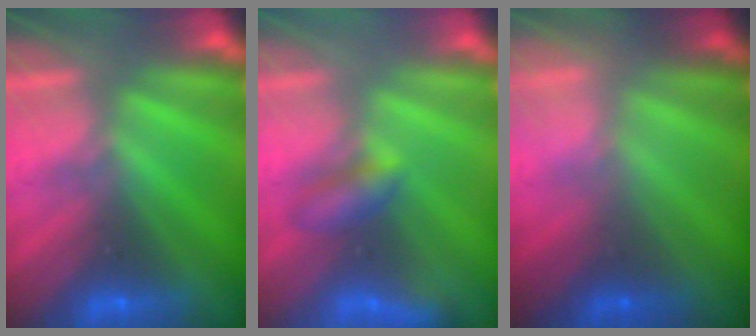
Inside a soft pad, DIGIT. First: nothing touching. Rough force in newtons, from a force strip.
{"total": 2.1}
{"total": 2.4}